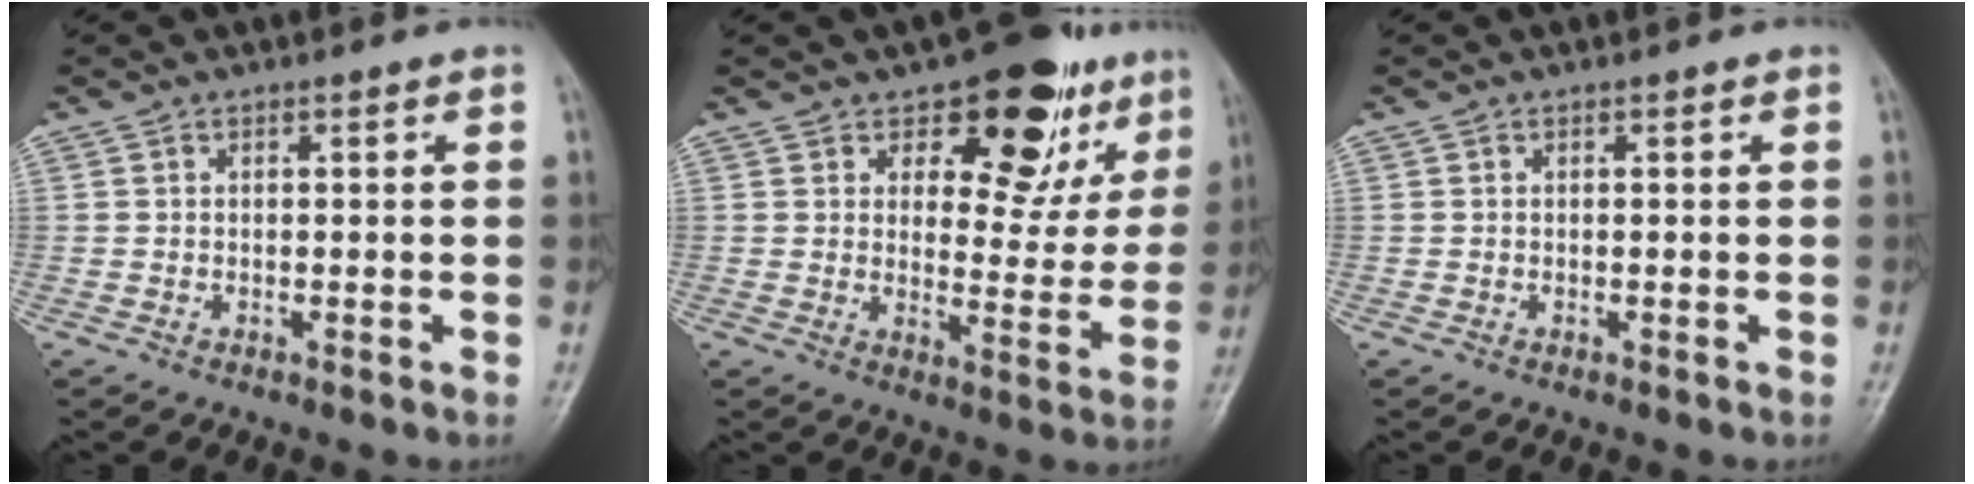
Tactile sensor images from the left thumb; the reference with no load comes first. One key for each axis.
{"total": 14.8, "fx": 9.0, "fy": 7.9, "fz": 8.7, "tx": -0.046, "ty": -0.043, "tz": 0.125}
{"total": 0.0}